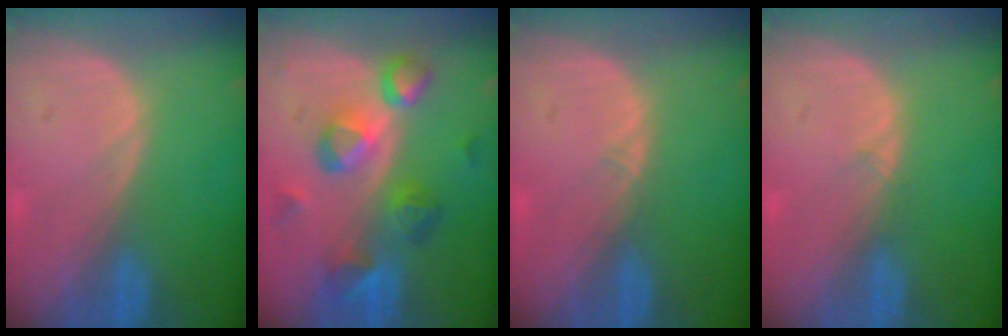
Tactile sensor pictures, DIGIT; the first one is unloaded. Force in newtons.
{"total": 9.5, "press": 8.4, "slide": 4.5}
{"total": 0.6, "press": 0.5, "slide": 0.4}
{"total": 0.6, "press": 0.6, "slide": 0.1}